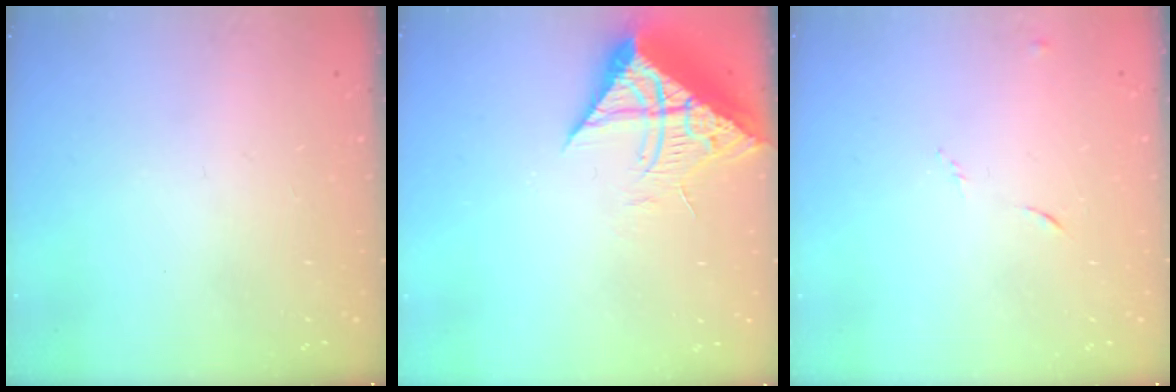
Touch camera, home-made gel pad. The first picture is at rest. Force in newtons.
{"total": 11.8, "press": 11.7, "slide": 1.2}
{"total": 5.2, "press": 5.1, "slide": 0.6}